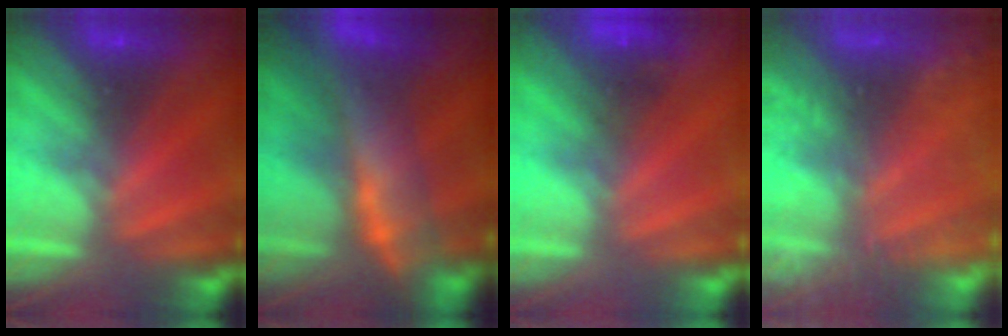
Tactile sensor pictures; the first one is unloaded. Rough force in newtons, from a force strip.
{"total": 8.7}
{"total": 4.7}
{"total": 6.8}